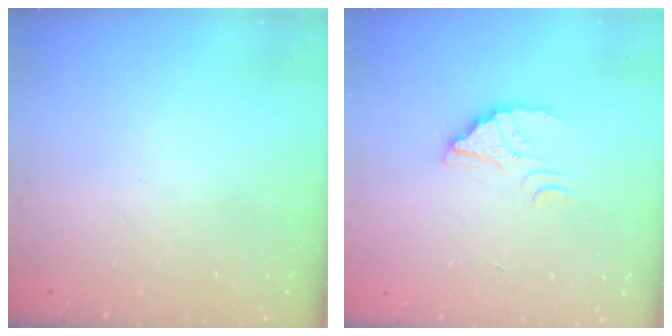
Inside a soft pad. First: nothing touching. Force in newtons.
{"total": 2.1, "press": 2.1, "slide": 0.2}